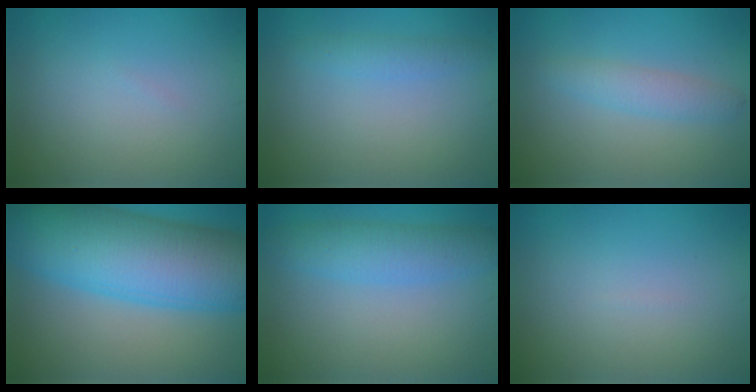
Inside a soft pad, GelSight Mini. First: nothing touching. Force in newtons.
{"total": 1.5, "press": 1.5, "slide": 0.1}
{"total": 2.1, "press": 2.1, "slide": 0.2}
{"total": 13.8, "press": 13.8, "slide": 0.3}
{"total": 3.9, "press": 3.9, "slide": 0.1}
{"total": 0.0}